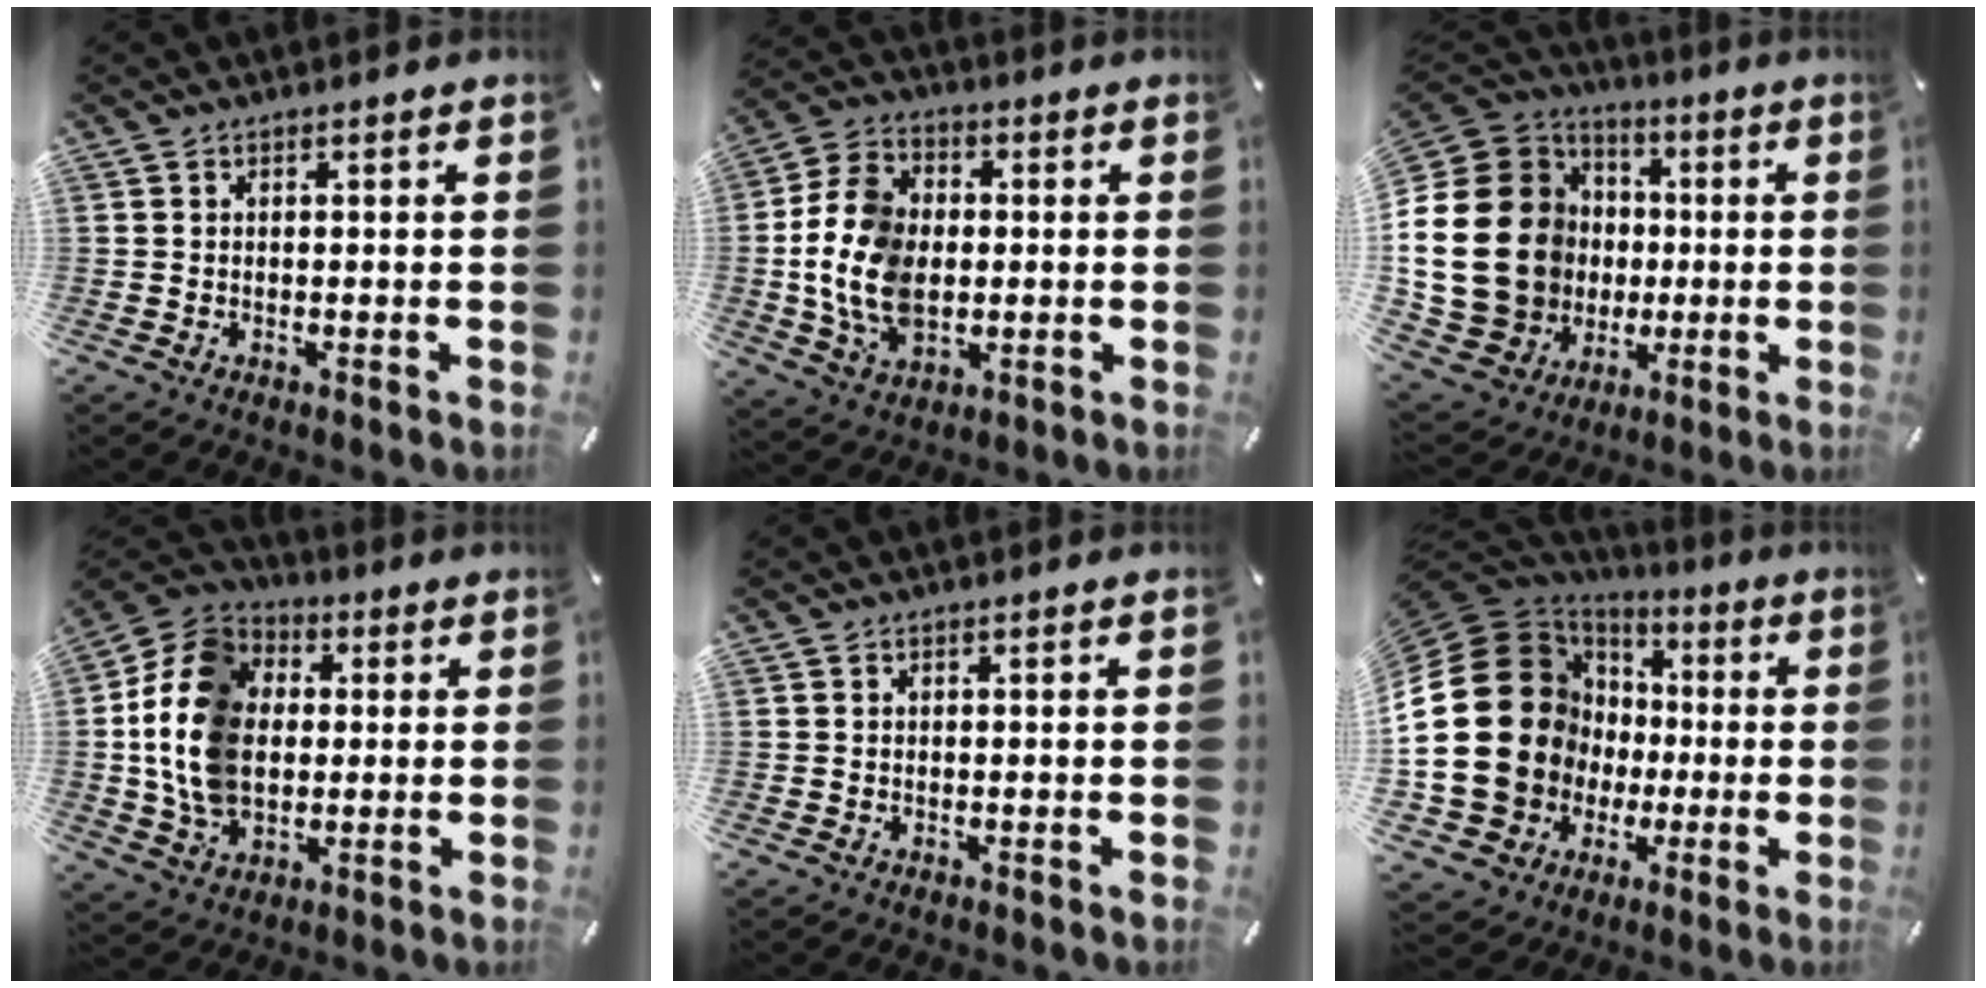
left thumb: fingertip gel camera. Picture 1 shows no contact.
{"total": 14.7, "force": [-1.1, 10.9, 9.8], "torque": [-0.232, 0.015, -0.018]}
{"total": 25.5, "force": [-0.6, 21.6, 13.7], "torque": [-0.292, -0.006, 0.027]}
{"total": 16.2, "force": [0.0, 12.9, 9.7], "torque": [-0.231, 0.016, 0.000]}
{"total": 0.0}
{"total": 27.3, "force": [-0.2, 22.8, 15.0], "torque": [-0.327, -0.014, 0.039]}